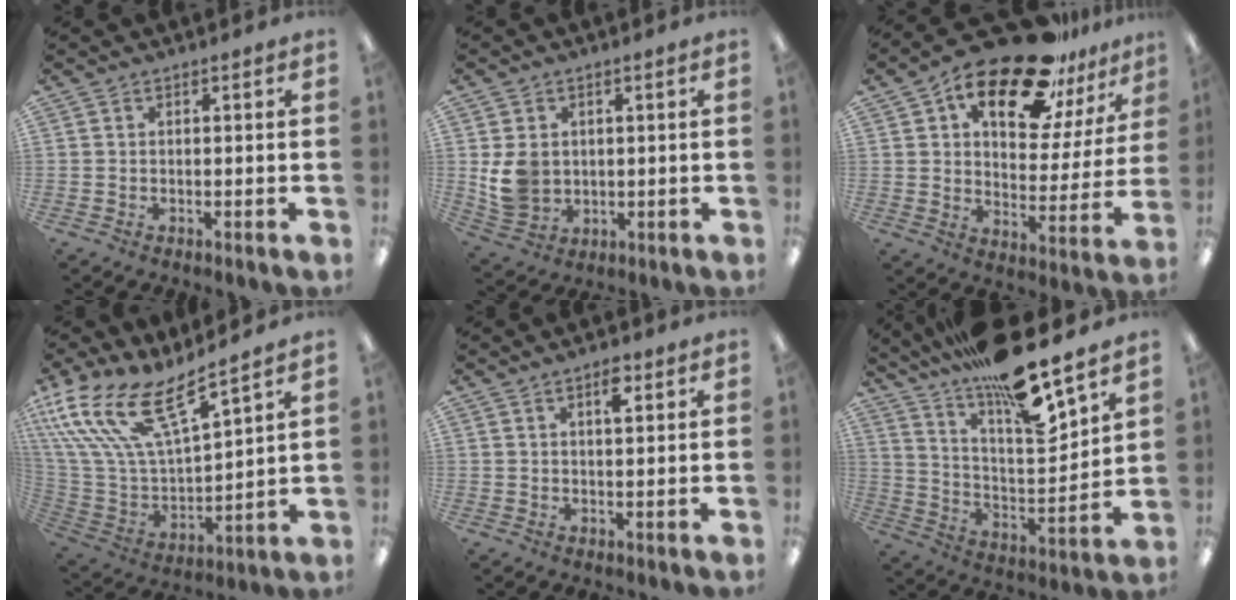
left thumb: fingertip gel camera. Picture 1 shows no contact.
{"total": 7.4, "force": [0.8, 6.4, 3.7], "torque": [-0.078, 0.006, 0.019]}
{"total": 21.7, "force": [15.5, 8.9, 12.4], "torque": [-0.195, -0.094, 0.262]}
{"total": 19.9, "force": [13.2, 7.2, 13.0], "torque": [-0.281, -0.093, 0.236]}
{"total": 3.9, "force": [2.3, 1.4, 2.8], "torque": [-0.038, -0.005, 0.034]}
{"total": 18.3, "force": [14.9, 2.1, 10.4], "torque": [-0.183, -0.113, 0.248]}